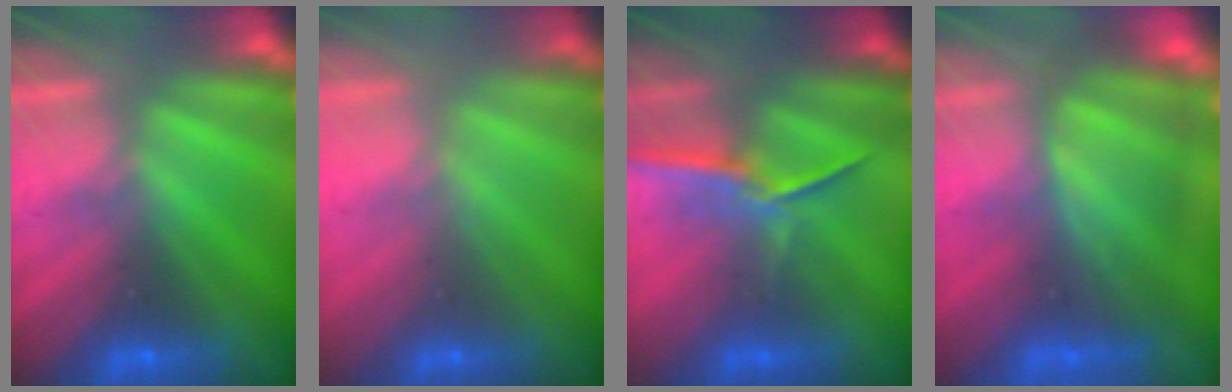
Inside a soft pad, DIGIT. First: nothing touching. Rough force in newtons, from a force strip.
{"total": 2.1}
{"total": 1.2}
{"total": 5.2}